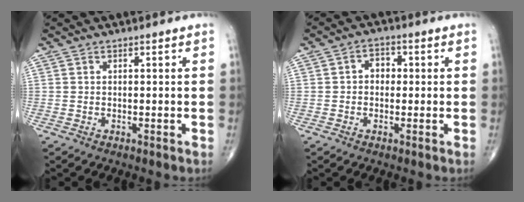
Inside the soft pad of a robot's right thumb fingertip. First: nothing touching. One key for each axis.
{"total": 3.3, "fx": 0.1, "fy": 2.6, "fz": 2.1, "tx": -0.016, "ty": 0.013, "tz": -0.005}